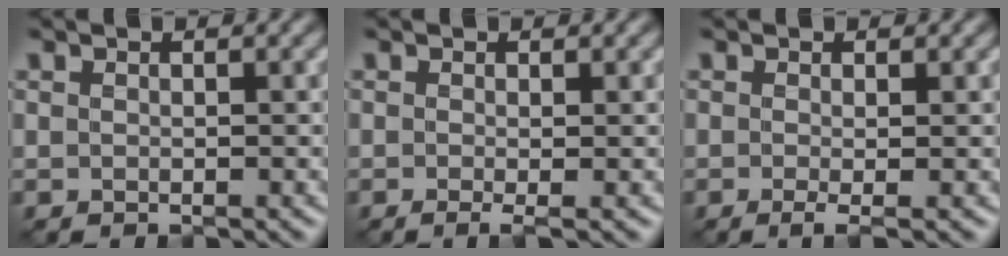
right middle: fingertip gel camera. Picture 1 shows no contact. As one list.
[{"total": 1.1, "force": [-0.4, 0.1, 1.0], "torque": [-0.019, -0.010, -0.012]}, {"total": 1.4, "force": [-0.5, 0.1, 1.3], "torque": [-0.025, -0.011, -0.012]}]